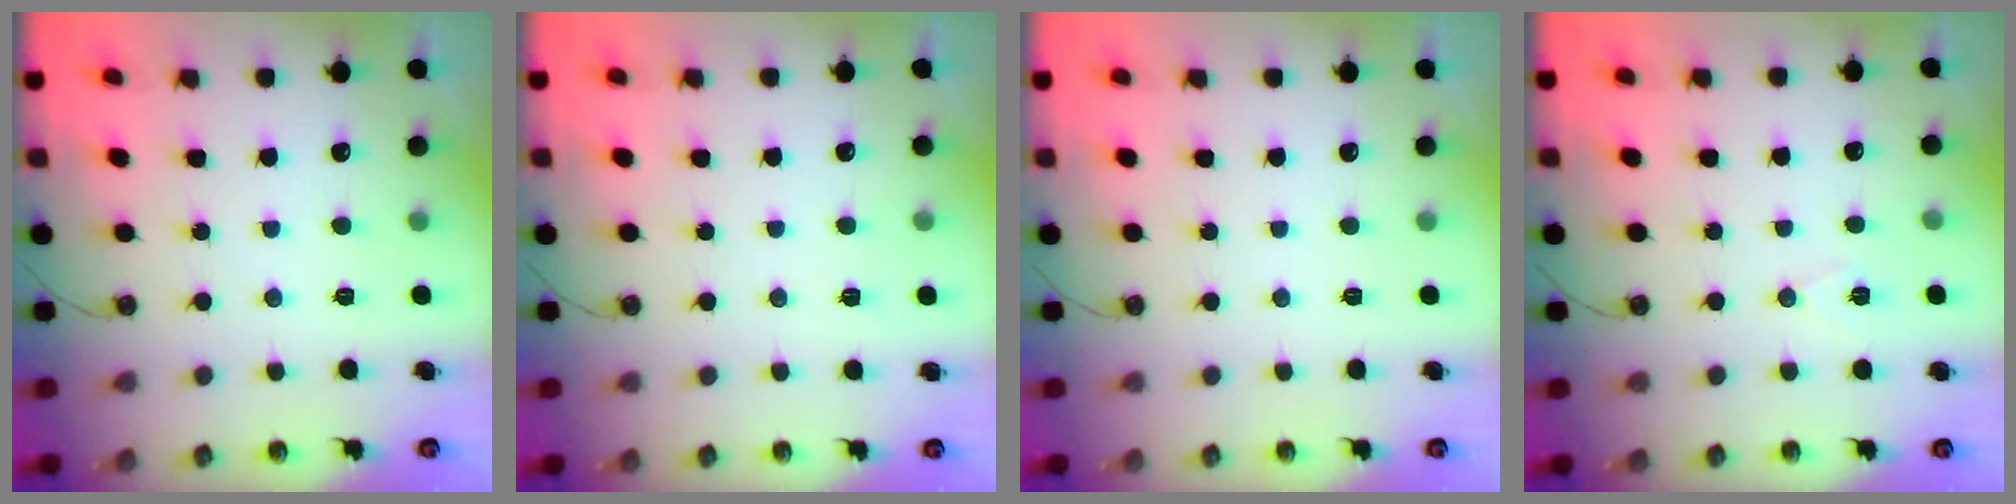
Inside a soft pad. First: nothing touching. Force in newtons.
{"total": 2.0, "press": 0.8, "slide": 1.8}
{"total": 0.0}
{"total": 6.2, "press": 4.1, "slide": 4.6}